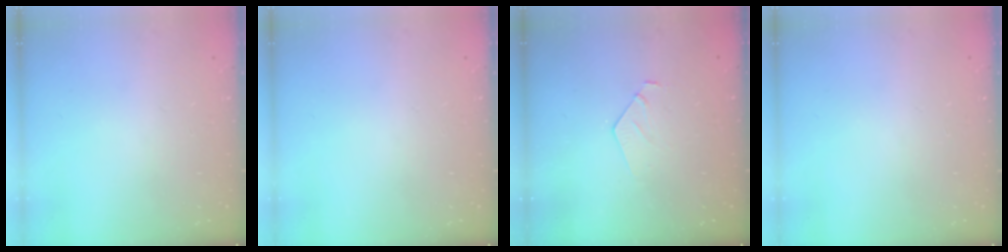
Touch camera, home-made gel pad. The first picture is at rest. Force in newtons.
{"total": 0.0}
{"total": 6.0, "press": 6.0, "slide": 0.5}
{"total": 0.0}